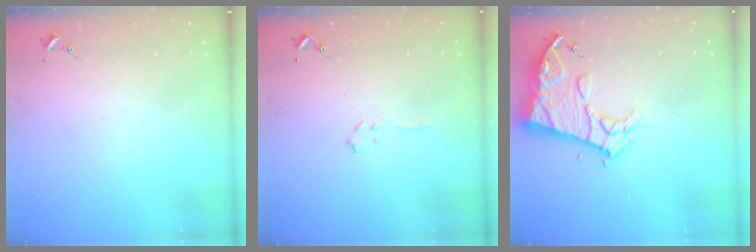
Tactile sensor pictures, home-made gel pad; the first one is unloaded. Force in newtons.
{"total": 3.2, "press": 3.1, "slide": 0.4}
{"total": 14.1, "press": 14.0, "slide": 1.5}